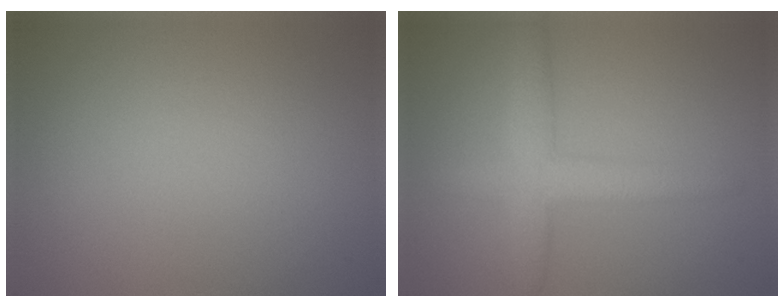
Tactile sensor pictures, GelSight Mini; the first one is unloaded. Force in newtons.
{"total": 3.8, "press": 3.8, "slide": 0.2}